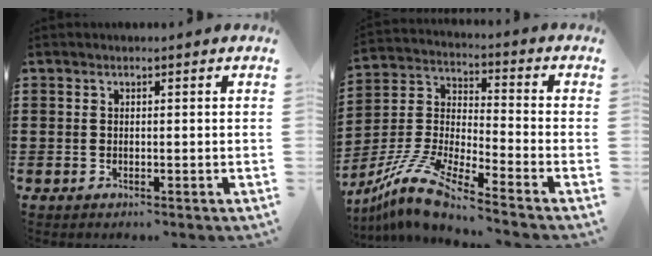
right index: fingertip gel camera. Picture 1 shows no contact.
{"total": 10.2, "force": [-8.6, 0.6, 5.4], "torque": [-0.136, -0.004, -0.178]}